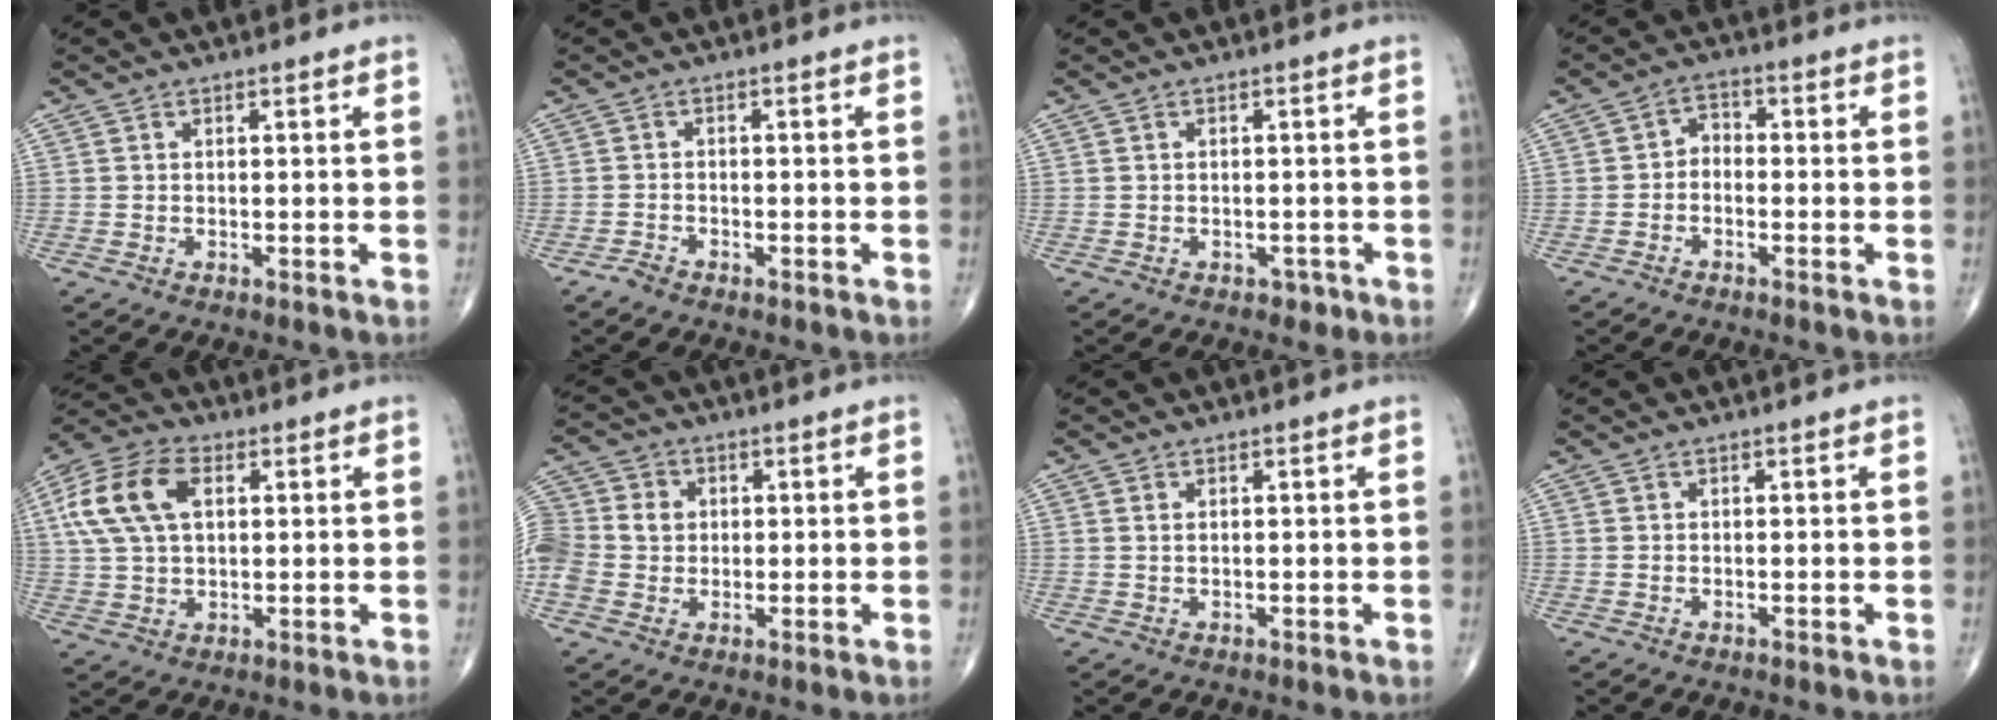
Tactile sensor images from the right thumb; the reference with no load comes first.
{"total": 1.6, "force": [-1.4, 0.6, 0.5], "torque": [-0.017, 0.003, -0.027]}
{"total": 1.4, "force": [-0.8, 1.0, 0.5], "torque": [-0.001, 0.004, -0.010]}
{"total": 3.0, "force": [-1.0, 2.2, 1.8], "torque": [-0.016, 0.023, -0.032]}
{"total": 13.2, "force": [3.5, 7.8, 10.1], "torque": [-0.206, 0.017, 0.062]}
{"total": 15.3, "force": [1.1, 13.5, 7.1], "torque": [-0.186, 0.038, 0.027]}
{"total": 0.6, "force": [0.3, 0.3, 0.5], "torque": [-0.012, 0.002, 0.007]}
{"total": 0.0}